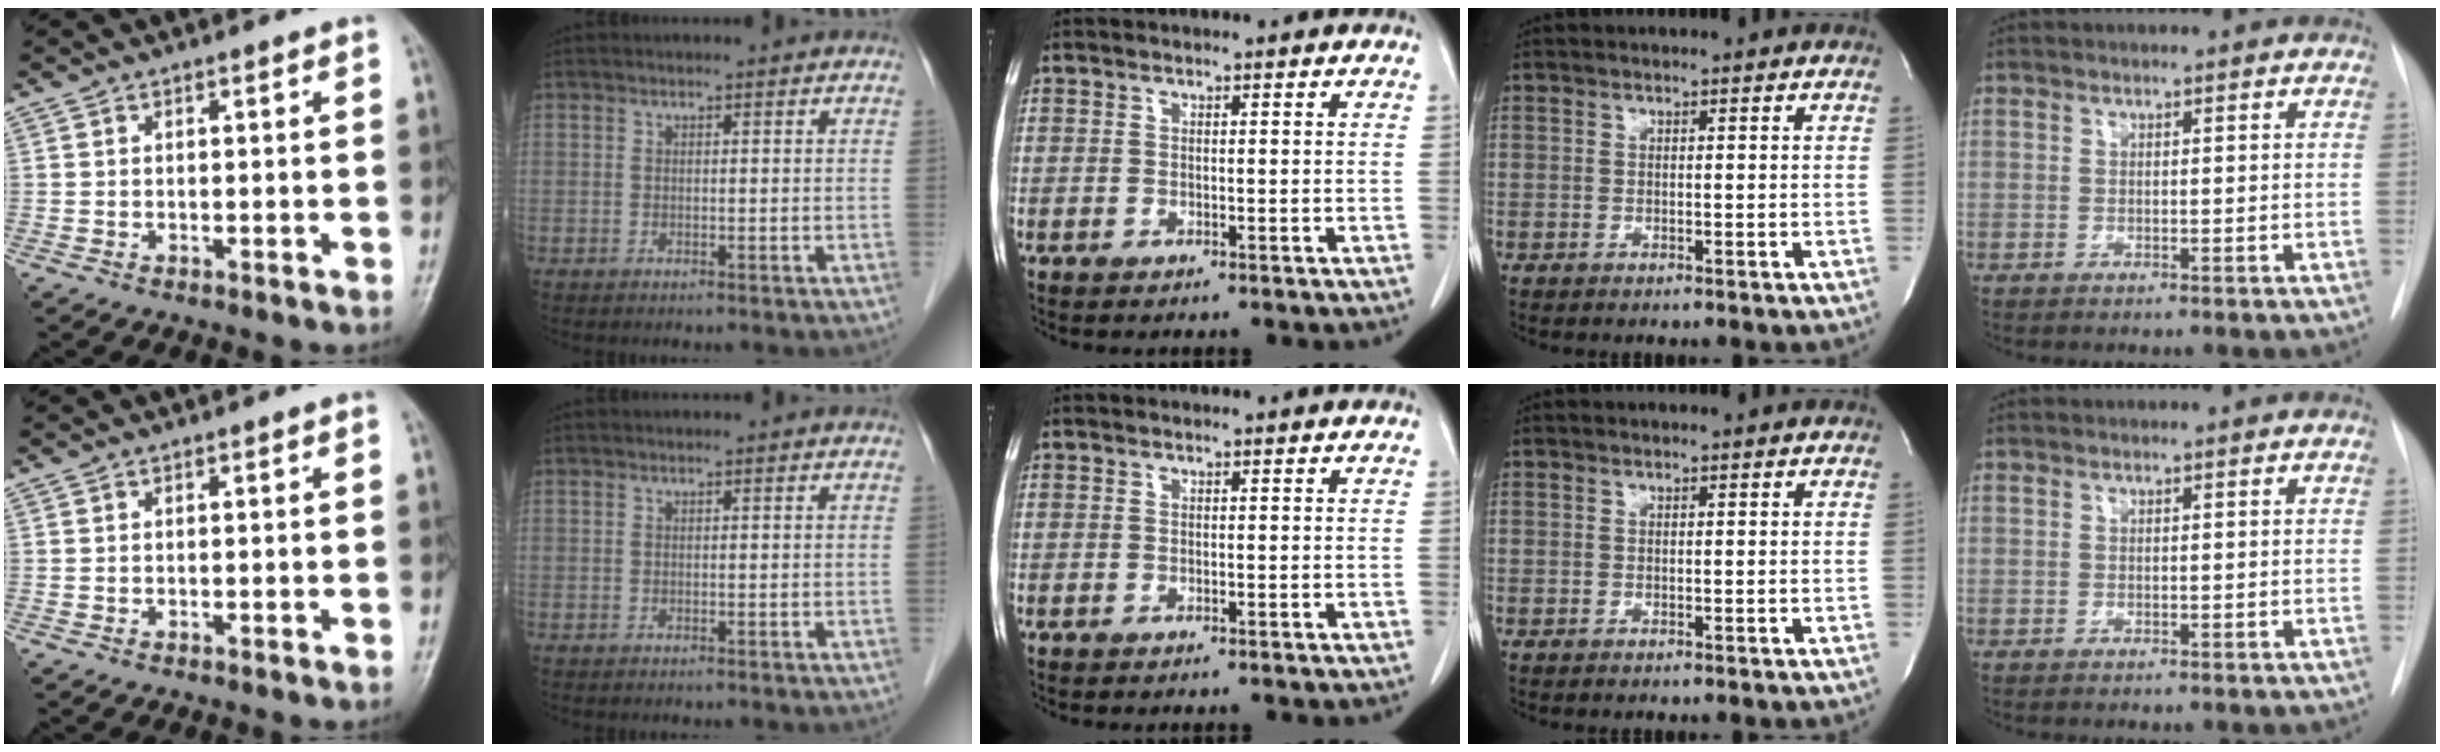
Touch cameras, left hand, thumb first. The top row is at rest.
{}